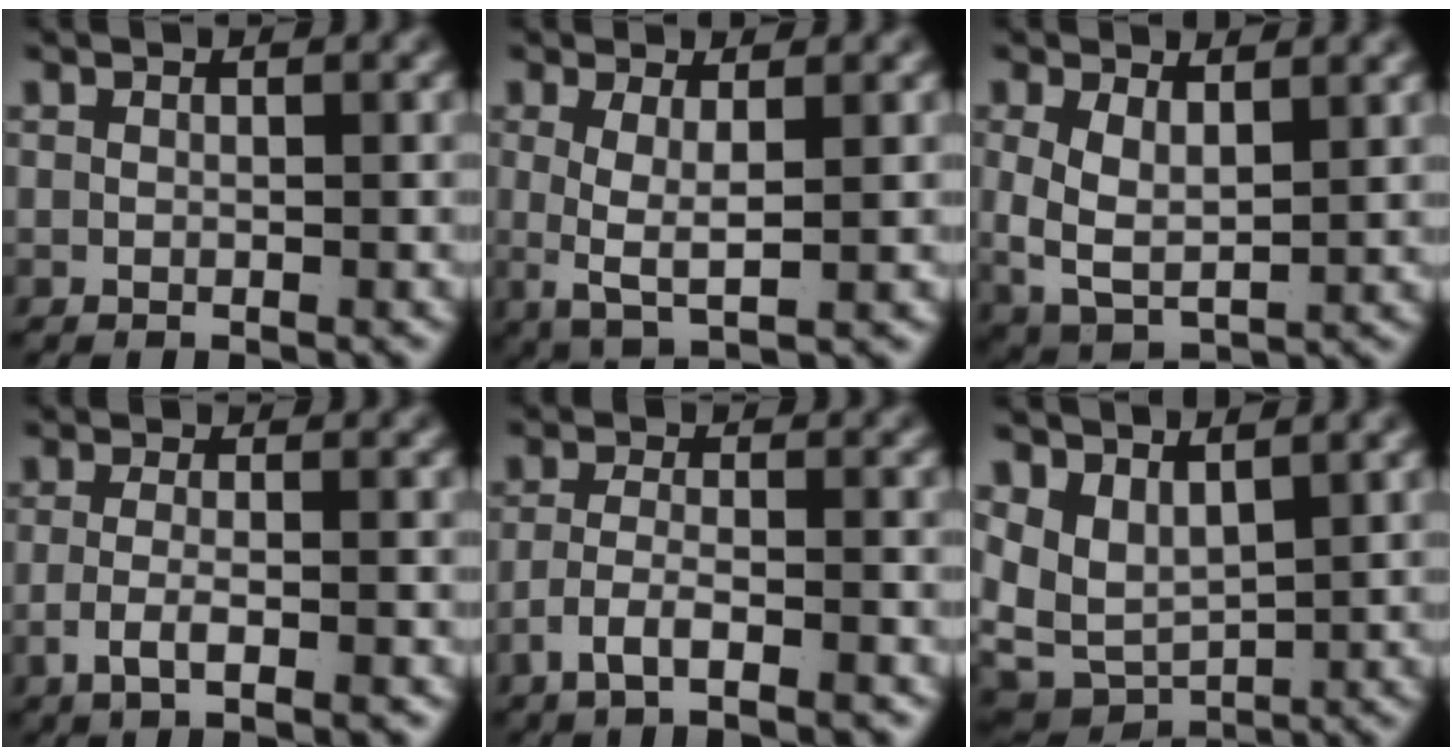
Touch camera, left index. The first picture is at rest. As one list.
[{"total": 4.4, "force": [0.1, 1.8, 4.0], "torque": [-0.085, -0.022, 0.014]}, {"total": 6.0, "force": [0.3, 4.5, 4.0], "torque": [-0.108, -0.033, 0.019]}, {"total": 3.0, "force": [-1.6, 0.3, 2.5], "torque": [-0.052, -0.017, -0.021]}, {"total": 4.0, "force": [-2.7, 1.0, 2.7], "torque": [-0.049, -0.017, -0.040]}, {"total": 7.7, "force": [0.9, 6.3, 4.2], "torque": [-0.109, -0.035, 0.021]}]